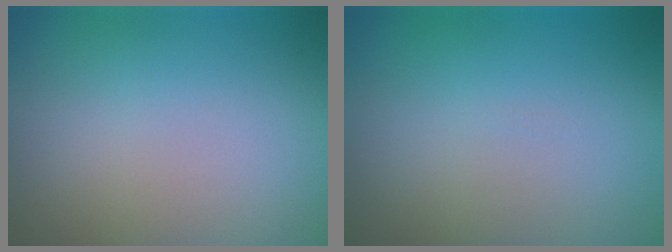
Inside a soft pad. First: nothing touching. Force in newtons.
{"total": 0.0}